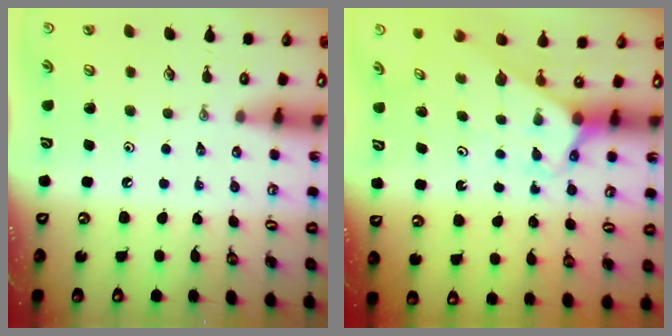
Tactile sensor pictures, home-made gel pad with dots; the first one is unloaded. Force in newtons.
{"total": 2.5, "press": 2.5, "slide": 0.2}